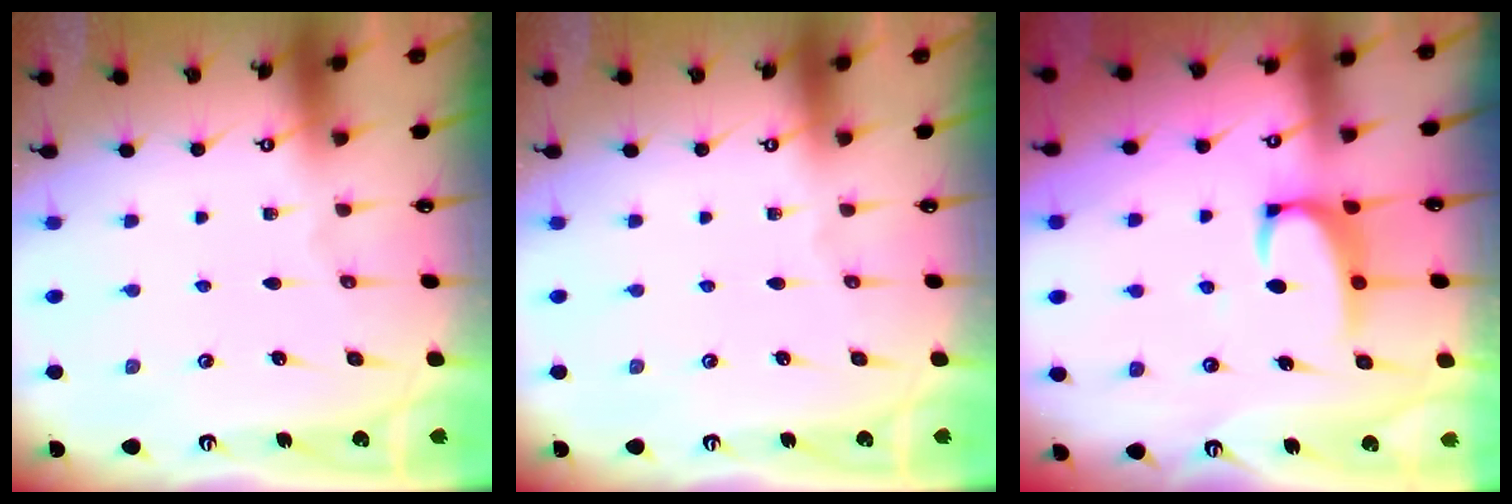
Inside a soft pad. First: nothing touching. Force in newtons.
{"total": 0.0}
{"total": 3.3, "press": 3.2, "slide": 0.7}